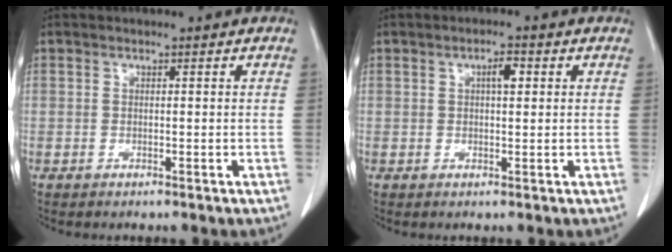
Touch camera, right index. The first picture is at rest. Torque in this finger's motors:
{"motor_torque": [0.30, -0.03, 0.08, 0.05]}